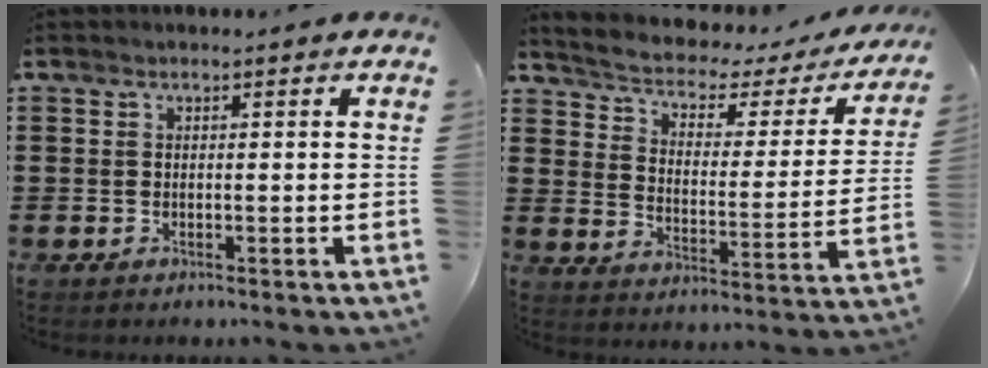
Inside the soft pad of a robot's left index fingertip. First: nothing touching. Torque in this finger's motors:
{"motor_torque": [1.33, -0.80, 0.17, 0.08]}